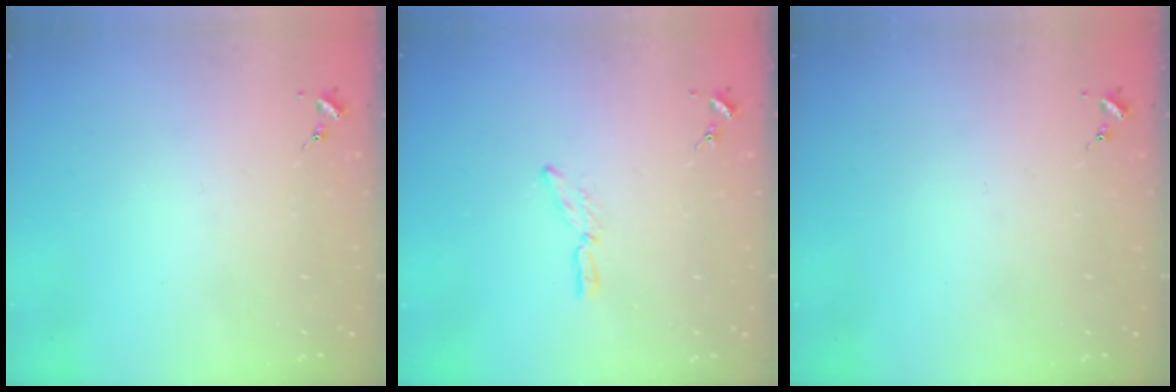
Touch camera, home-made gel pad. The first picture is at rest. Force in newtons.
{"total": 6.4, "press": 6.4, "slide": 0.3}
{"total": 0.0}